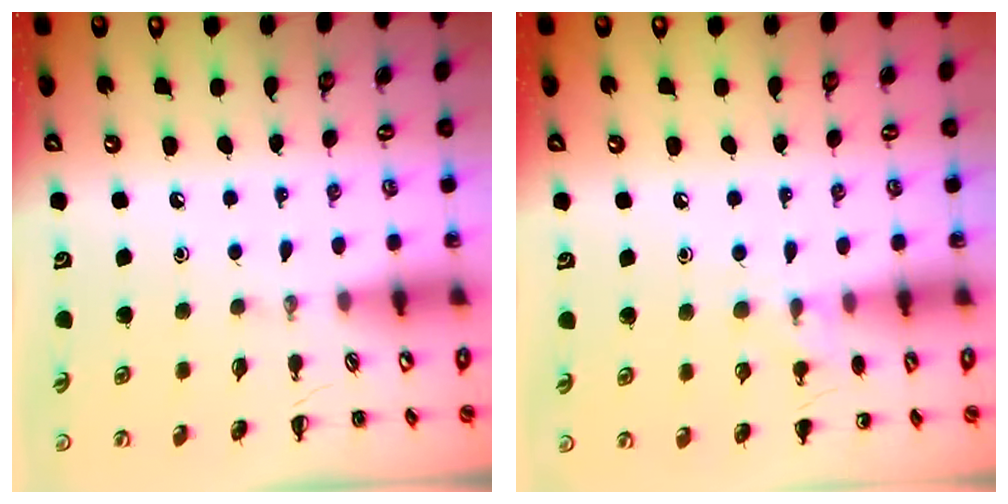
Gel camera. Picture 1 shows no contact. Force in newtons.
{"total": 9.0, "press": 8.8, "slide": 1.7}